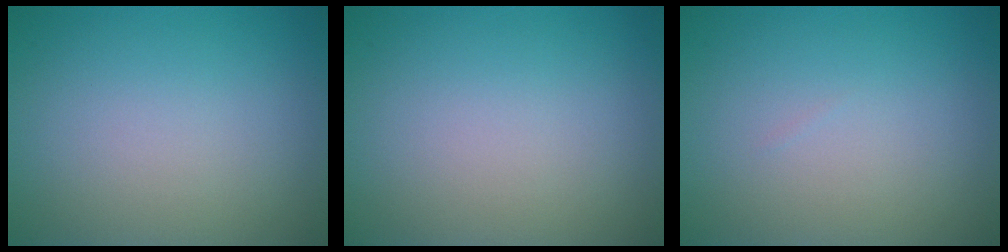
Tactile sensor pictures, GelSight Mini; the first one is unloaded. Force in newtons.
{"total": 0.0}
{"total": 0.0}